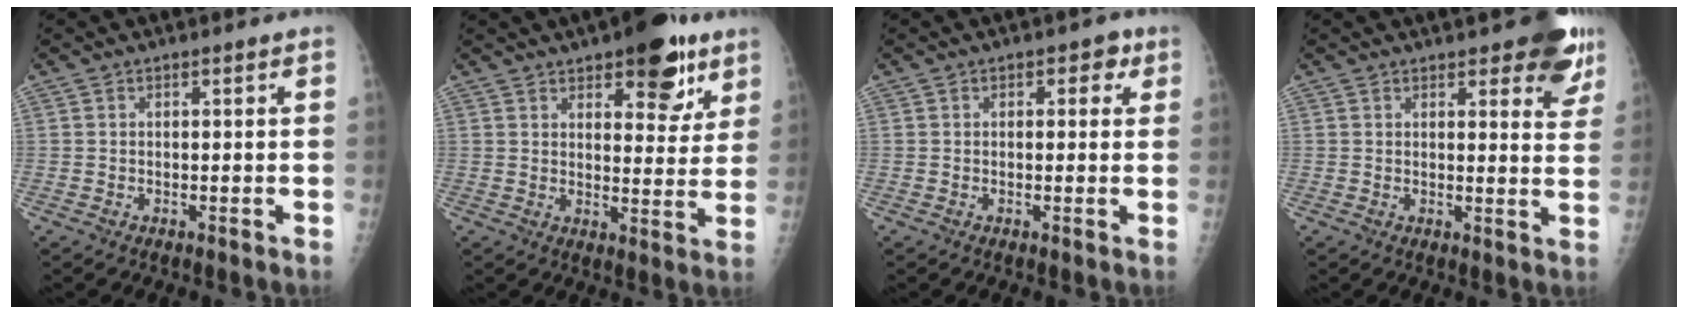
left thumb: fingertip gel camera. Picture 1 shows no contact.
{"total": 13.1, "force": [7.6, 5.6, 9.1], "torque": [-0.074, -0.031, 0.101]}
{"total": 3.4, "force": [1.2, 2.3, 2.2], "torque": [0.000, 0.002, 0.007]}
{"total": 8.8, "force": [5.9, 3.2, 5.7], "torque": [-0.032, -0.029, 0.061]}